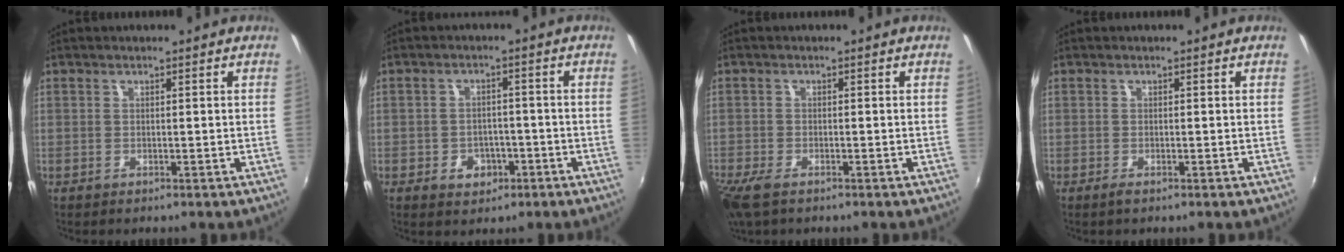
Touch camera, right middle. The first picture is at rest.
{"total": 5.1, "force": [-2.3, 4.2, 1.5], "torque": [-0.040, 0.007, -0.023]}
{"total": 5.4, "force": [-3.7, 2.1, 3.3], "torque": [-0.086, -0.022, -0.074]}
{"total": 0.6, "force": [-0.5, 0.1, 0.4], "torque": [-0.008, -0.003, -0.010]}